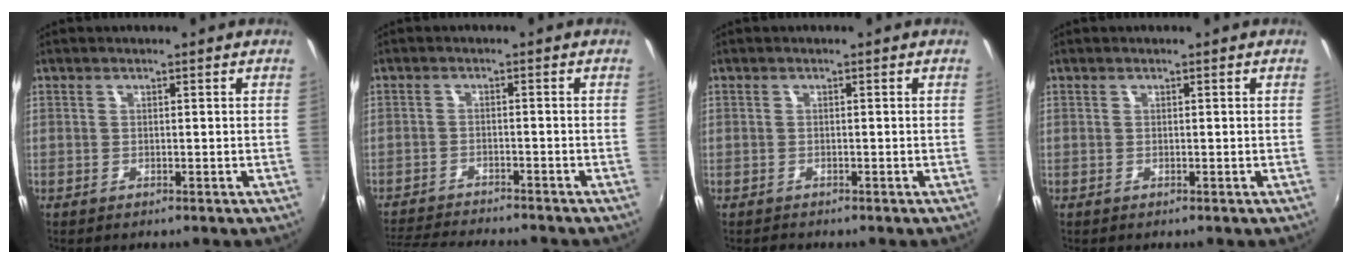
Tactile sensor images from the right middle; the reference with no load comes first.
{"total": 10.3, "force": [-9.6, 1.0, 3.5], "torque": [-0.092, -0.017, -0.156]}
{"total": 1.1, "force": [-0.9, 0.6, -0.2], "torque": [-0.001, 0.000, -0.016]}
{"total": 0.0}